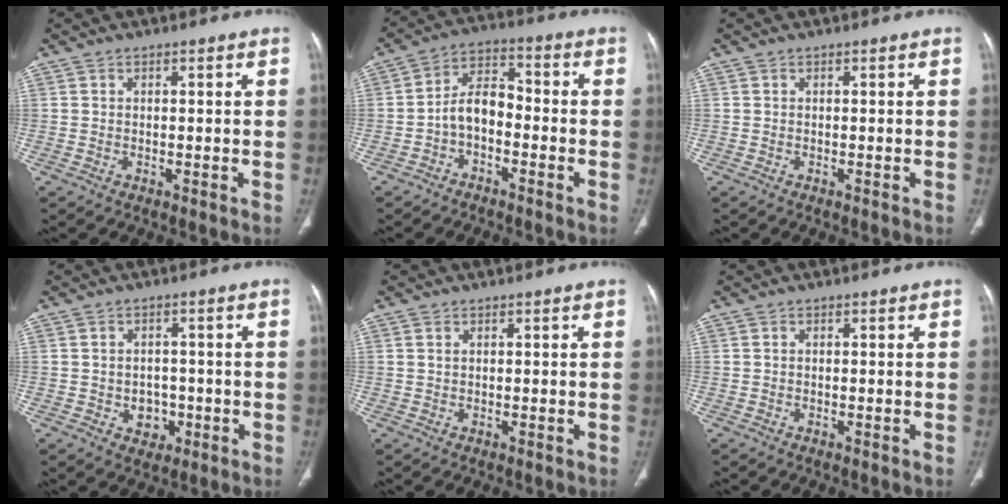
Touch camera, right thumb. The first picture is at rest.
{"total": 7.8, "force": [-2.5, 5.0, 5.4], "torque": [-0.084, 0.042, -0.058]}
{"total": 0.0}
{"total": 4.4, "force": [-1.2, 3.7, 2.0], "torque": [-0.005, 0.008, -0.010]}
{"total": 0.6, "force": [0.3, 0.3, 0.4], "torque": [-0.011, 0.003, 0.007]}
{"total": 0.0}